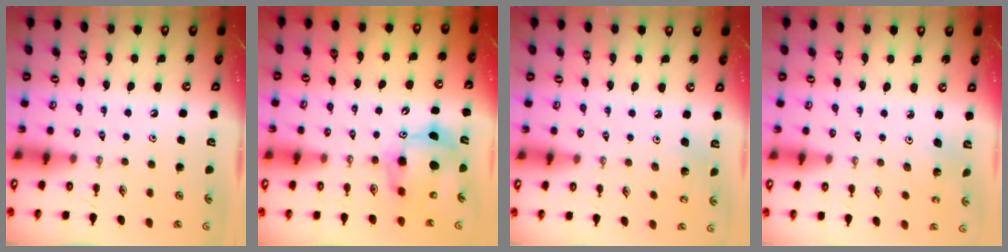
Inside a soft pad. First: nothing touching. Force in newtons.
{"total": 10.1, "press": 10.0, "slide": 0.9}
{"total": 4.6, "press": 4.2, "slide": 1.7}
{"total": 2.2, "press": 2.2, "slide": 0.2}